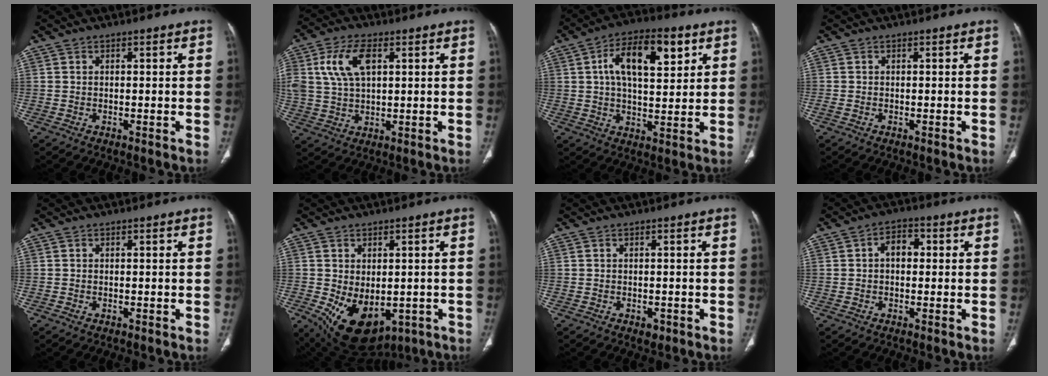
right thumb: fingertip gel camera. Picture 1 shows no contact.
{"total": 10.2, "force": [3.2, 5.7, 7.8], "torque": [-0.157, 0.004, 0.064]}
{"total": 14.4, "force": [5.0, 6.8, 11.7], "torque": [-0.170, 0.001, 0.077]}
{"total": 0.0}
{"total": 0.0}
{"total": 13.8, "force": [-3.9, 8.6, 10.0], "torque": [-0.146, -0.009, -0.032]}
{"total": 1.4, "force": [-0.7, 0.9, 0.8], "torque": [-0.005, 0.002, -0.006]}
{"total": 4.5, "force": [0.4, 3.0, 3.3], "torque": [-0.040, 0.015, 0.000]}